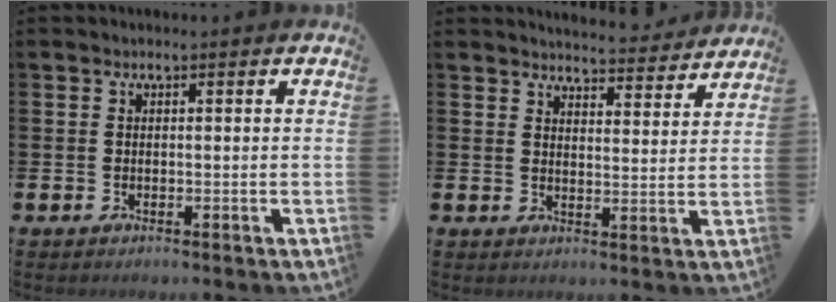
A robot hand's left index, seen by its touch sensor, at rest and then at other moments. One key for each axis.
{"total": 4.7, "fx": 4.7, "fy": 0.3, "fz": 0.2, "tx": -0.009, "ty": -0.037, "tz": 0.081}